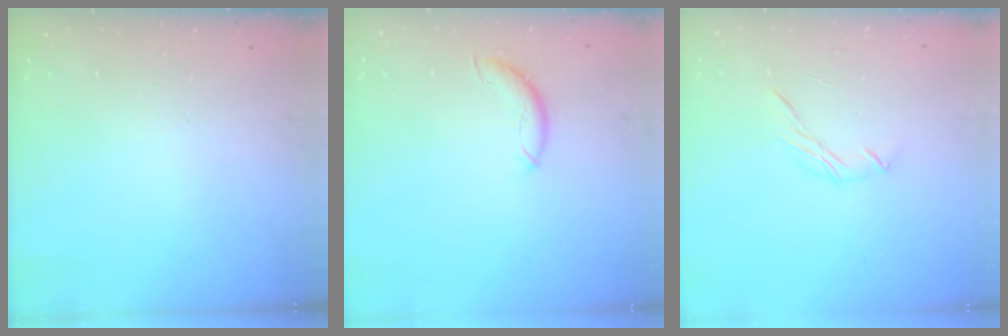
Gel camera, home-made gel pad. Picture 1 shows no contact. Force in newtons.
{"total": 7.8, "press": 7.8, "slide": 0.5}
{"total": 5.7, "press": 5.6, "slide": 1.1}